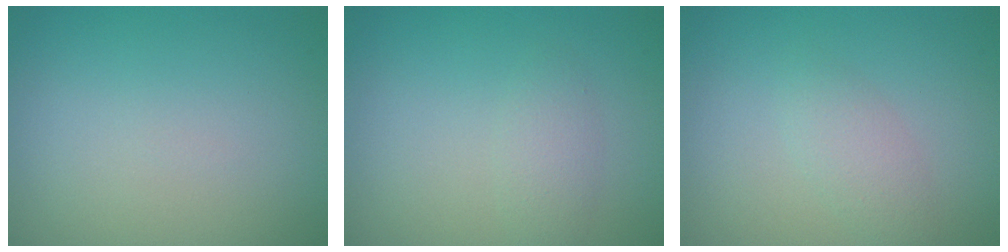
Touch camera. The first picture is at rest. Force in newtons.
{"total": 1.5, "press": 1.5, "slide": 0.0}
{"total": 1.8, "press": 1.8, "slide": 0.0}